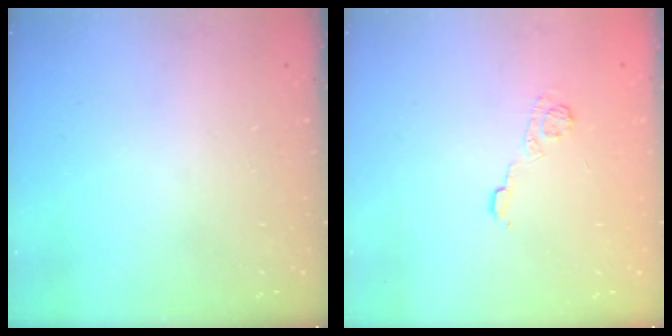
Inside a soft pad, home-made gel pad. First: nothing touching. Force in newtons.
{"total": 5.7, "press": 5.5, "slide": 1.4}